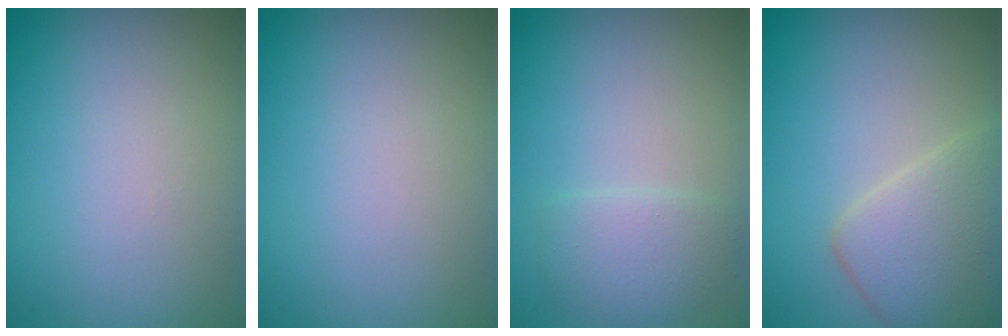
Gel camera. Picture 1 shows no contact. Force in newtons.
{"total": 0.0}
{"total": 2.3, "press": 2.2, "slide": 0.1}
{"total": 4.2, "press": 4.2, "slide": 0.3}